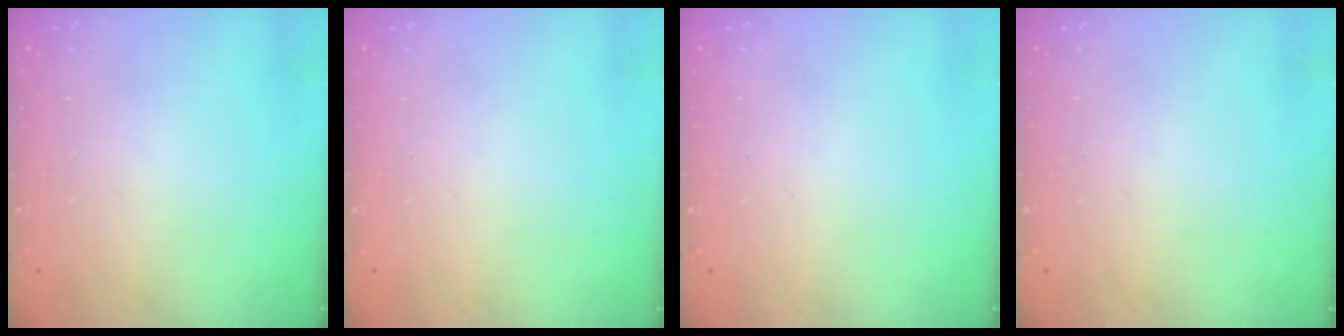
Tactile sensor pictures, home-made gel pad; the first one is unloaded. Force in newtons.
{"total": 0.0}
{"total": 0.0}
{"total": 0.0}